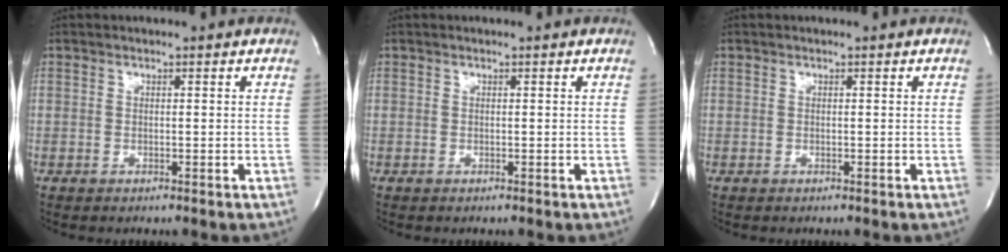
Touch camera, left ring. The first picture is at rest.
{"total": 0.0}
{"total": 0.0}